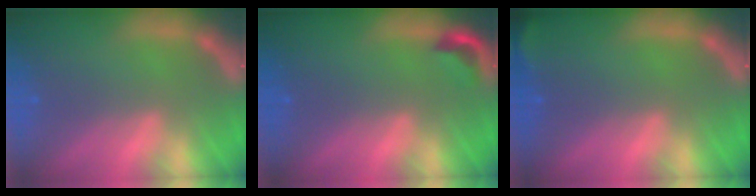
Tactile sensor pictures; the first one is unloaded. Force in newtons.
{"total": 1.9}
{"total": 2.4}